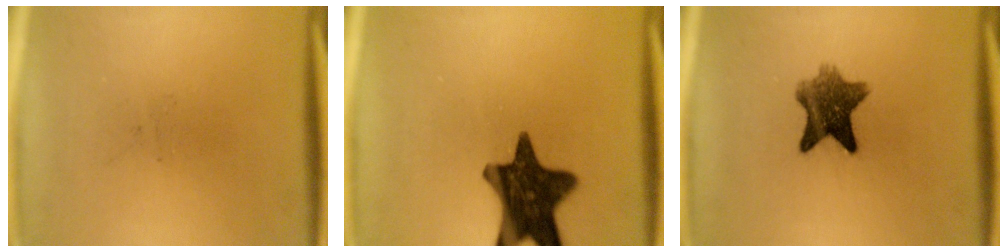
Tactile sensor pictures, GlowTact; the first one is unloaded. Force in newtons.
{"total": 14.7}
{"total": 7.9}